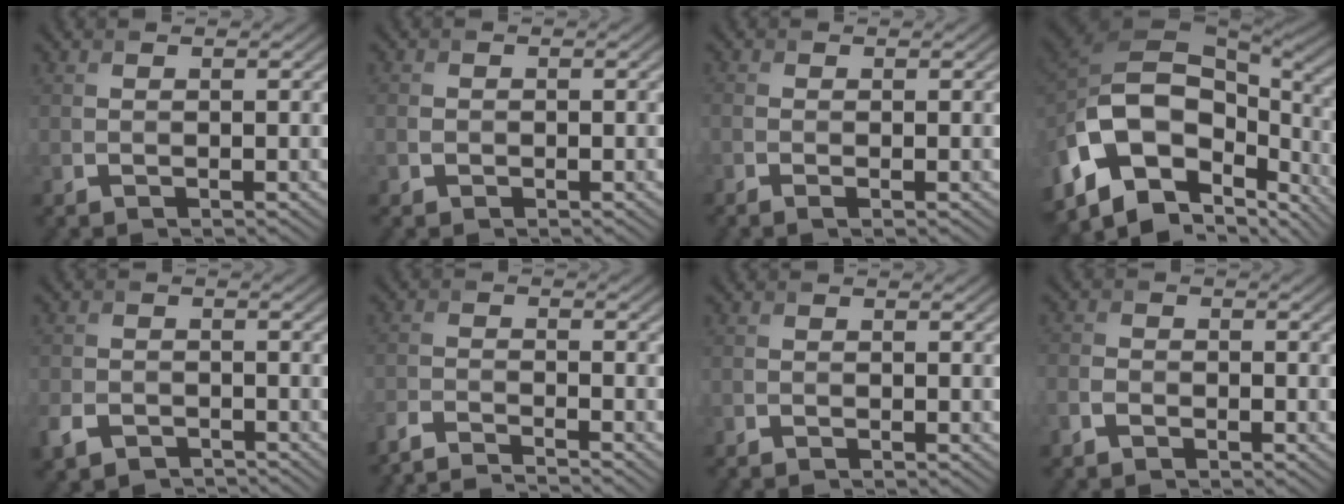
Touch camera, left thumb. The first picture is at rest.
{"total": 0.9, "force": [-0.2, 0.8, 0.3], "torque": [-0.003, 0.001, -0.006]}
{"total": 0.9, "force": [-0.3, -0.1, 0.9], "torque": [-0.020, -0.002, -0.007]}
{"total": 17.1, "force": [-2.7, 10.1, 13.5], "torque": [-0.280, -0.010, -0.021]}
{"total": 3.7, "force": [-2.7, 2.0, 1.6], "torque": [-0.040, -0.005, -0.054]}
{"total": 5.1, "force": [-4.9, 0.2, 1.6], "torque": [-0.029, -0.006, -0.098]}
{"total": 1.0, "force": [-0.9, -0.3, 0.1], "torque": [-0.002, -0.004, -0.019]}
{"total": 1.9, "force": [-1.5, 0.9, 0.7], "torque": [-0.015, 0.000, -0.041]}